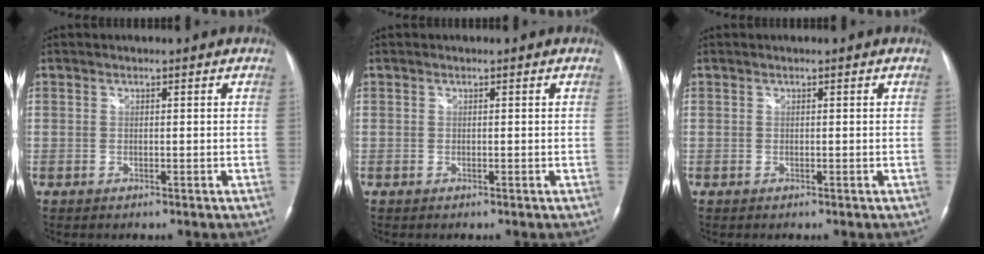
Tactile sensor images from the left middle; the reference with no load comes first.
{"total": 0.0}
{"total": 0.0}